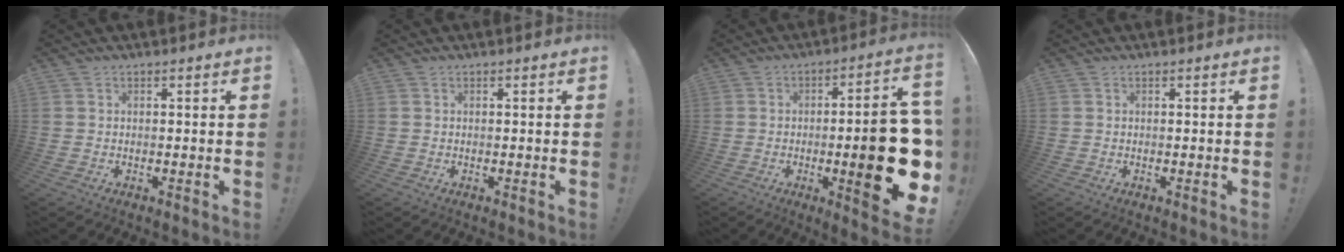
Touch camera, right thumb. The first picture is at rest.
{"total": 0.0}
{"total": 20.9, "force": [-3.2, 4.7, 20.1], "torque": [-0.273, 0.002, -0.038]}
{"total": 0.0}